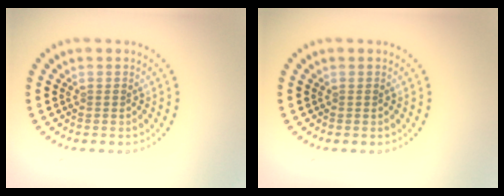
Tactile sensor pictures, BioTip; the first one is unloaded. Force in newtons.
{"total": 0.0}